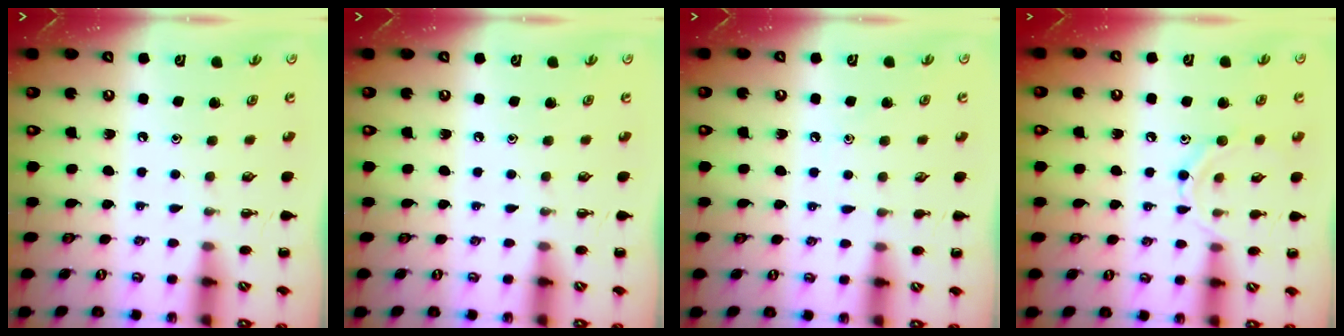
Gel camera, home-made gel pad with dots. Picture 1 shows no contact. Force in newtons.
{"total": 0.0}
{"total": 3.9, "press": 3.7, "slide": 1.3}
{"total": 8.2, "press": 8.2, "slide": 0.8}